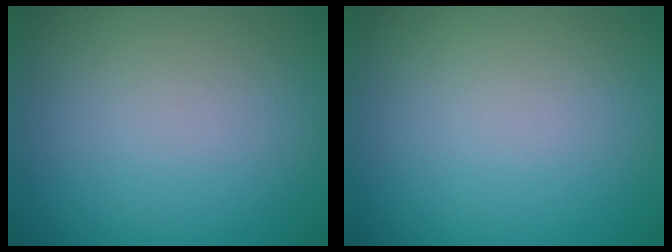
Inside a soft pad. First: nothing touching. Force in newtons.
{"total": 0.0}